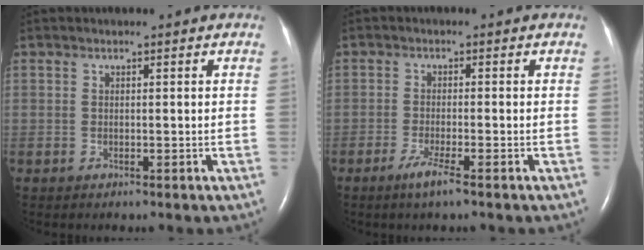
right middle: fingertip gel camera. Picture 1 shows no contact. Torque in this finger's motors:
{"motor_torque": [0.61, -0.62, 0.13, 0.04]}